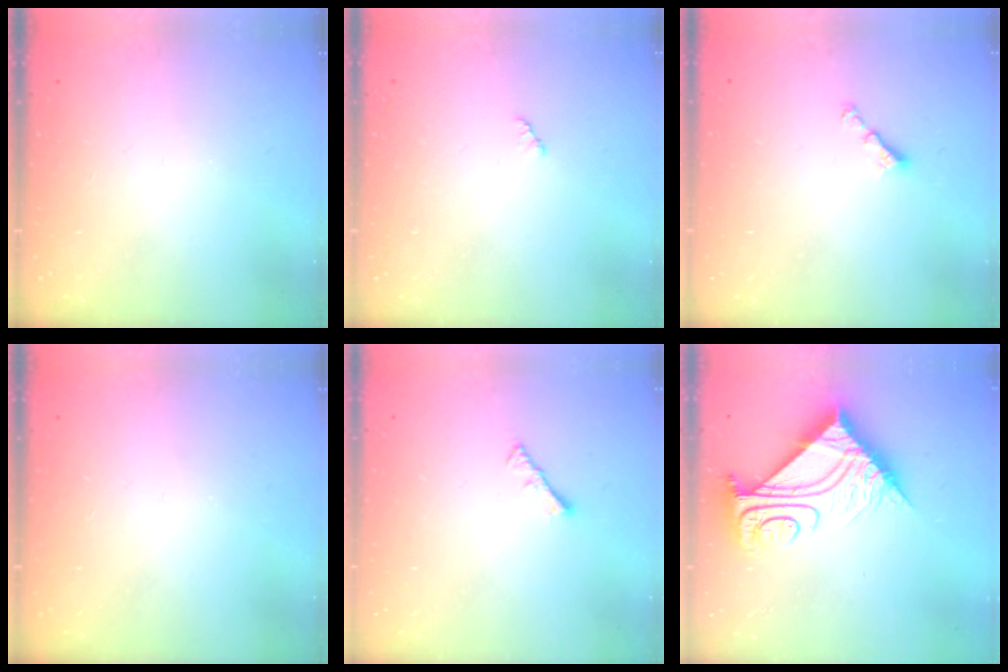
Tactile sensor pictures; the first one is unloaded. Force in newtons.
{"total": 2.8, "press": 2.8, "slide": 0.4}
{"total": 2.8, "press": 2.7, "slide": 0.5}
{"total": 0.0}
{"total": 1.1, "press": 1.1, "slide": 0.4}
{"total": 13.0, "press": 13.0, "slide": 1.0}